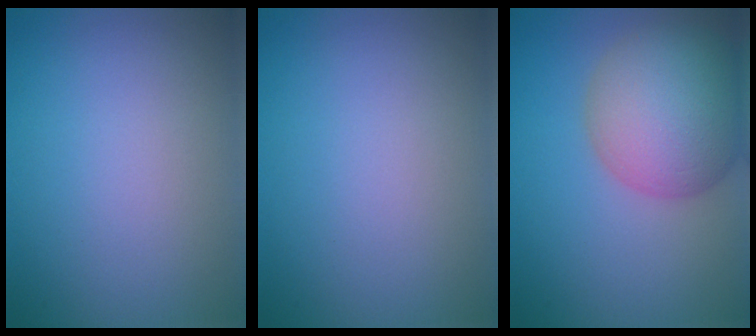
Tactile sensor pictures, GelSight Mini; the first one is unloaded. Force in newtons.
{"total": 0.0}
{"total": 9.6, "press": 9.5, "slide": 0.6}